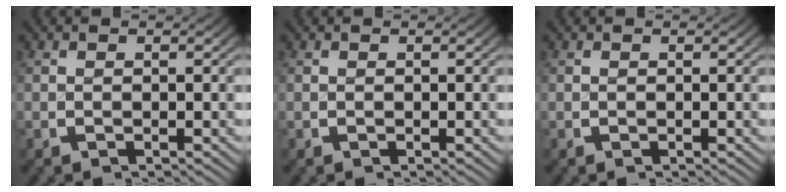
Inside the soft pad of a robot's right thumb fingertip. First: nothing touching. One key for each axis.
{"total": 0.0}
{"total": 0.0}